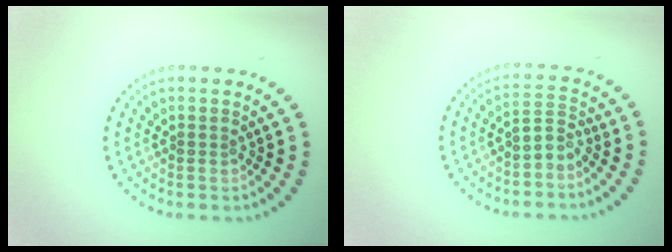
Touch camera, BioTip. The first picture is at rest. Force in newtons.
{"total": 2.1, "press": 1.4, "slide": 1.5}